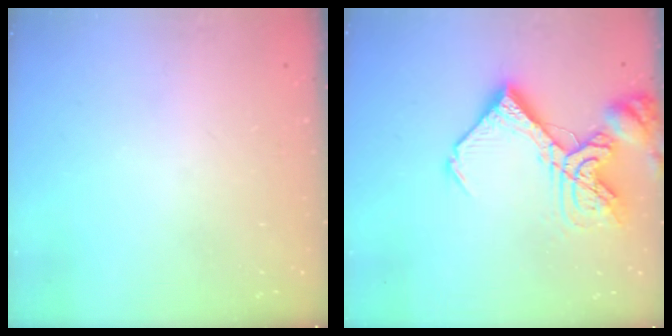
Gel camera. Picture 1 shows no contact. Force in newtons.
{"total": 16.5, "press": 16.4, "slide": 2.1}